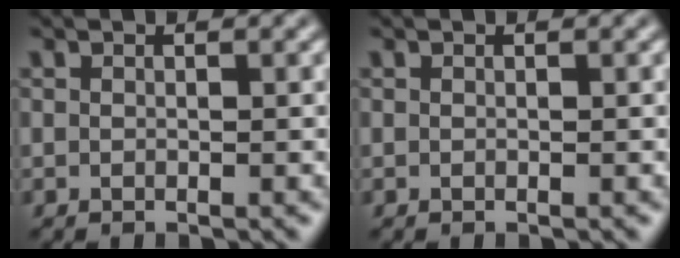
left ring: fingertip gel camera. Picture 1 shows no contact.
{"total": 0.0}